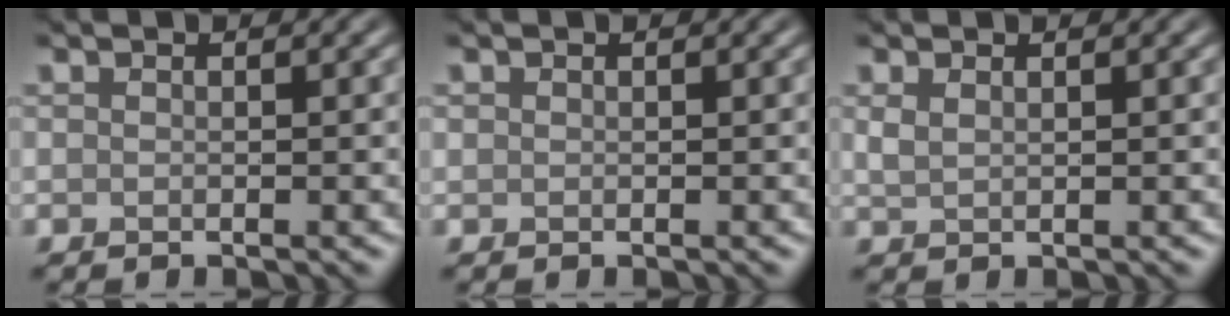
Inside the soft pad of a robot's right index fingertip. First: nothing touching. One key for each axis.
{"total": 0.0}
{"total": 1.1, "fx": 0.6, "fy": 0.4, "fz": 0.8, "tx": -0.020, "ty": 0.000, "tz": 0.016}